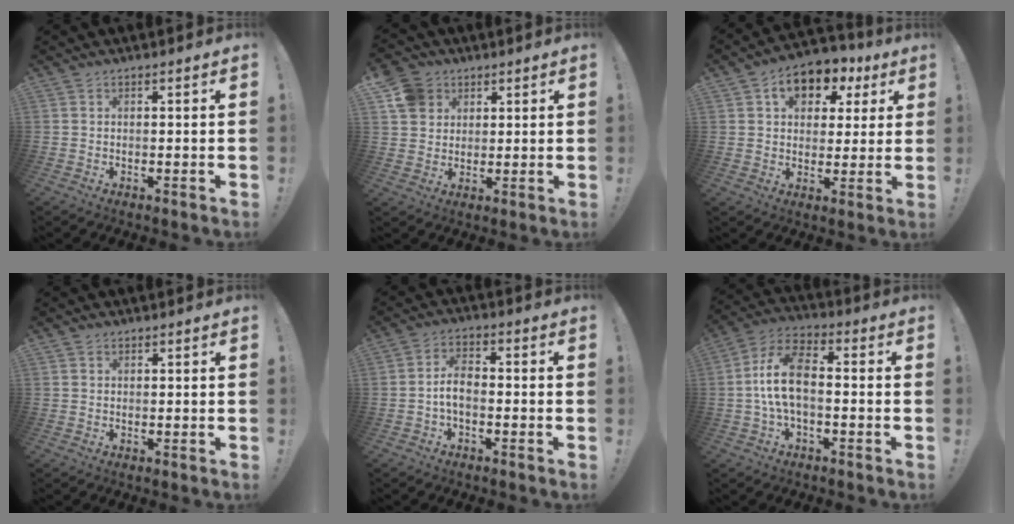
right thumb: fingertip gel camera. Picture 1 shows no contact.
{"total": 8.7, "force": [3.9, 7.3, 2.7], "torque": [-0.037, -0.017, 0.079]}
{"total": 10.3, "force": [4.5, 7.5, 5.5], "torque": [-0.076, -0.019, 0.084]}
{"total": 0.7, "force": [0.5, 0.4, 0.1], "torque": [0.001, 0.000, 0.009]}
{"total": 5.9, "force": [-1.5, 3.0, 4.9], "torque": [-0.102, 0.005, -0.026]}
{"total": 11.8, "force": [-0.9, 5.9, 10.3], "torque": [-0.202, 0.009, -0.016]}